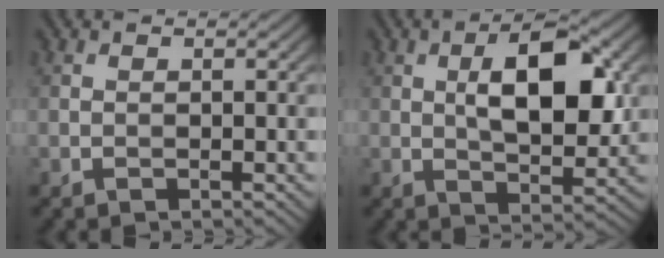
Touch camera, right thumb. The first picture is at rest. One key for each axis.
{"total": 9.6, "fx": 1.9, "fy": 4.3, "fz": 8.4, "tx": -0.134, "ty": 0.006, "tz": 0.028}